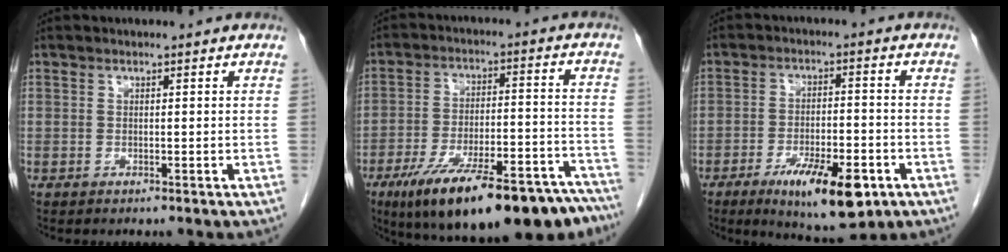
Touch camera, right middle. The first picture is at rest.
{"total": 25.5, "force": [-19.5, 6.1, 15.3], "torque": [-0.188, 0.004, -0.282]}
{"total": 11.5, "force": [-5.9, 3.2, 9.4], "torque": [-0.152, -0.016, -0.084]}